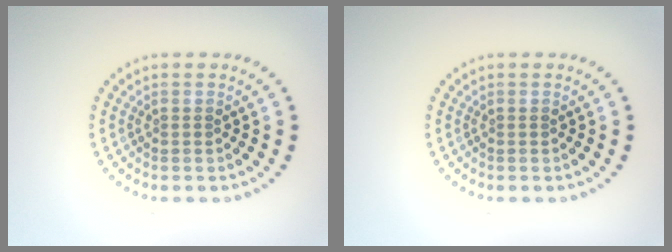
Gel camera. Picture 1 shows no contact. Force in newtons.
{"total": 0.0}